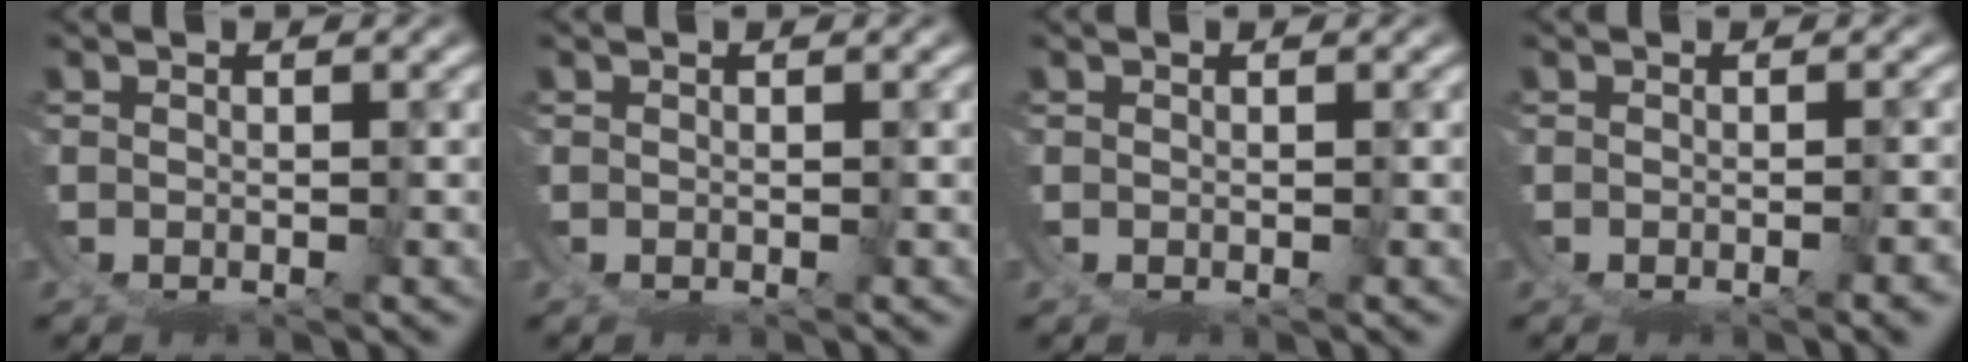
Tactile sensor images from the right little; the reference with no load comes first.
{"total": 0.0}
{"total": 0.0}
{"total": 1.4, "force": [-0.9, -0.1, 1.0], "torque": [-0.015, -0.003, -0.010]}